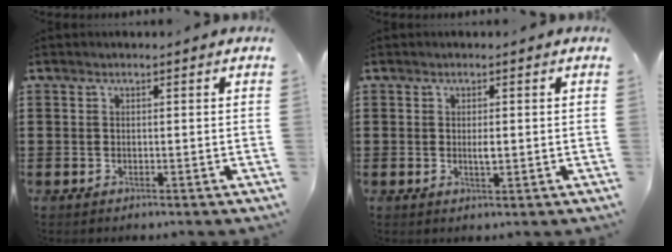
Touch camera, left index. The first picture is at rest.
{"total": 1.5, "force": [0.0, 0.5, 1.5], "torque": [-0.028, 0.000, -0.001]}